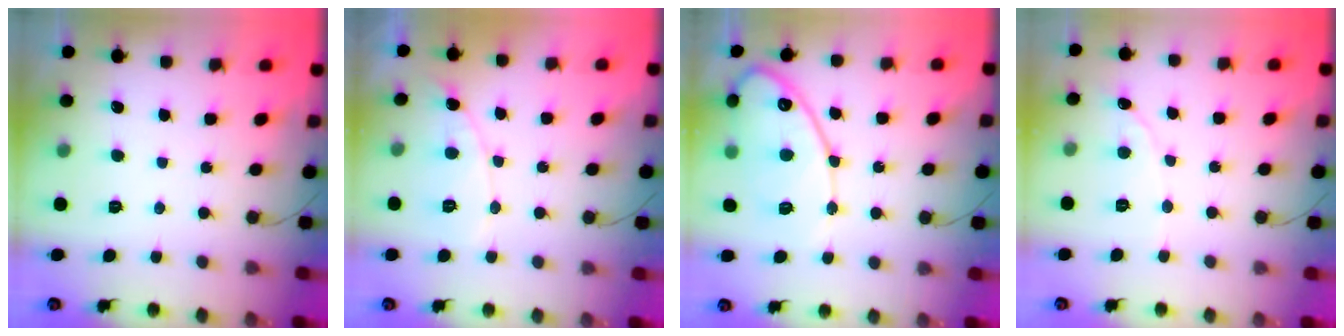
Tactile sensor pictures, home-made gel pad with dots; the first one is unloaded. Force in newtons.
{"total": 8.6, "press": 8.6, "slide": 0.4}
{"total": 14.9, "press": 14.8, "slide": 1.0}
{"total": 3.0, "press": 3.0, "slide": 0.3}